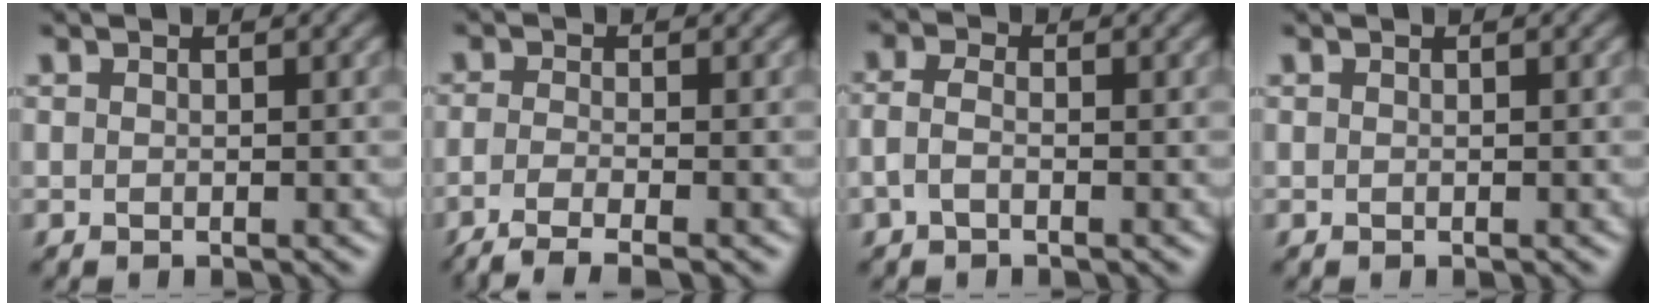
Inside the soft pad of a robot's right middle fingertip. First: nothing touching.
{"total": 3.8, "force": [-2.6, 0.8, 2.7], "torque": [-0.049, -0.009, -0.061]}
{"total": 1.8, "force": [-0.7, 0.9, 1.4], "torque": [-0.035, 0.003, -0.021]}
{"total": 0.0}